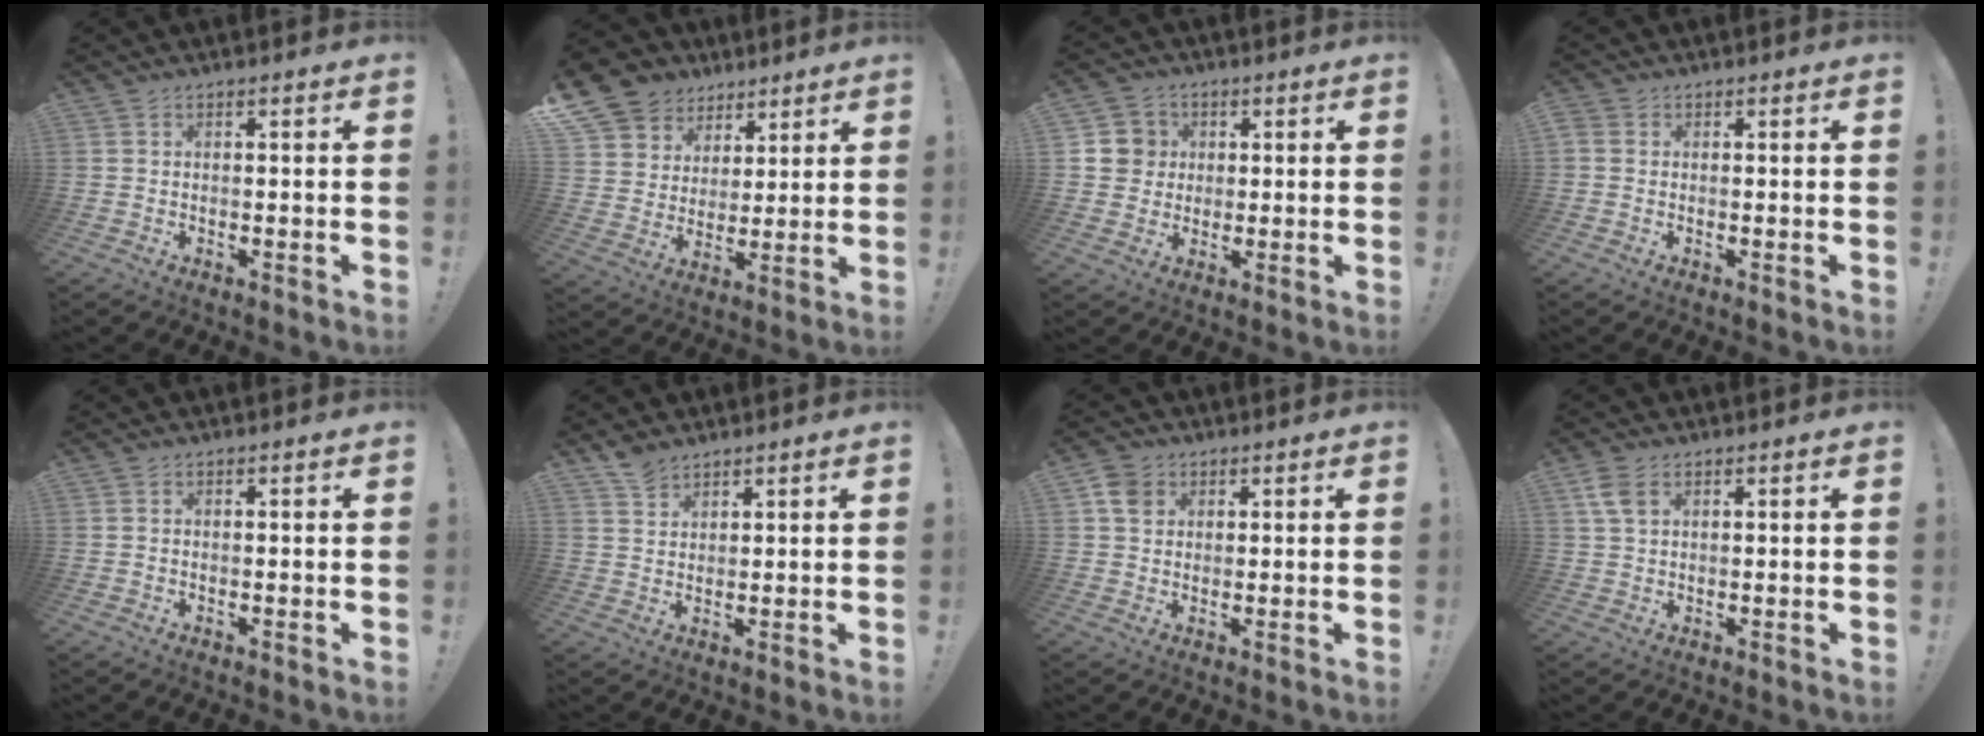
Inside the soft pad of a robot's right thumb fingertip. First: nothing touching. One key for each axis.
{"total": 12.0, "fx": 6.9, "fy": 9.3, "fz": 3.1, "tx": -0.055, "ty": -0.048, "tz": 0.141}
{"total": 7.0, "fx": 1.2, "fy": 6.8, "fz": 1.2, "tx": -0.013, "ty": -0.003, "tz": 0.026}
{"total": 1.2, "fx": 0.2, "fy": 1.0, "fz": 0.7, "tx": -0.015, "ty": 0.003, "tz": 0.004}
{"total": 0.0}
{"total": 4.8, "fx": 3.9, "fy": 2.2, "fz": 1.6, "tx": -0.028, "ty": -0.020, "tz": 0.076}
{"total": 5.3, "fx": 2.1, "fy": 4.3, "fz": 2.2, "tx": -0.035, "ty": 0.004, "tz": 0.042}
{"total": 5.0, "fx": 2.2, "fy": 2.9, "fz": 3.4, "tx": -0.061, "ty": 0.000, "tz": 0.042}